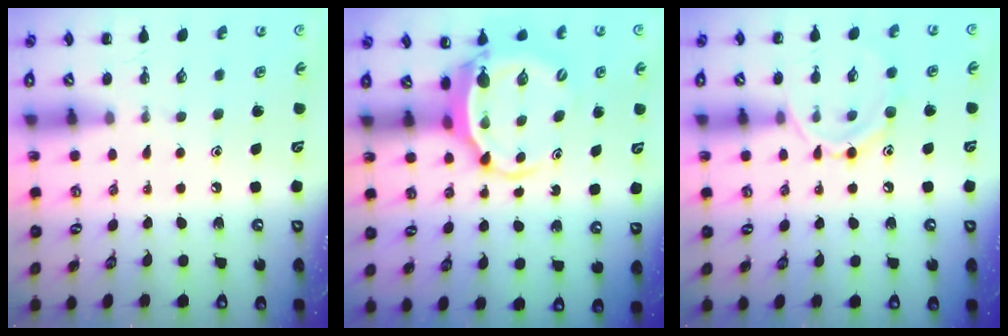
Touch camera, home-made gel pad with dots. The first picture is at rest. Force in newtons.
{"total": 5.4, "press": 5.2, "slide": 1.3}
{"total": 9.5, "press": 9.5, "slide": 0.6}